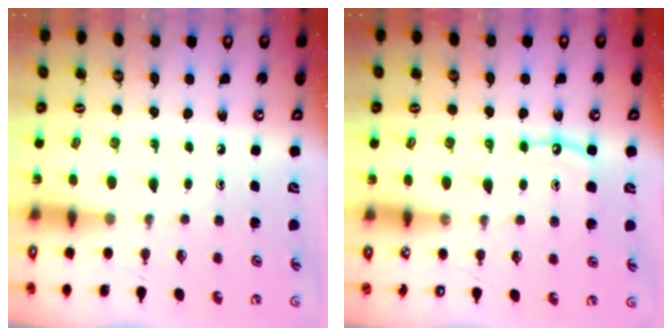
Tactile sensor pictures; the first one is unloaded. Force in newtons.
{"total": 7.7, "press": 7.6, "slide": 0.7}